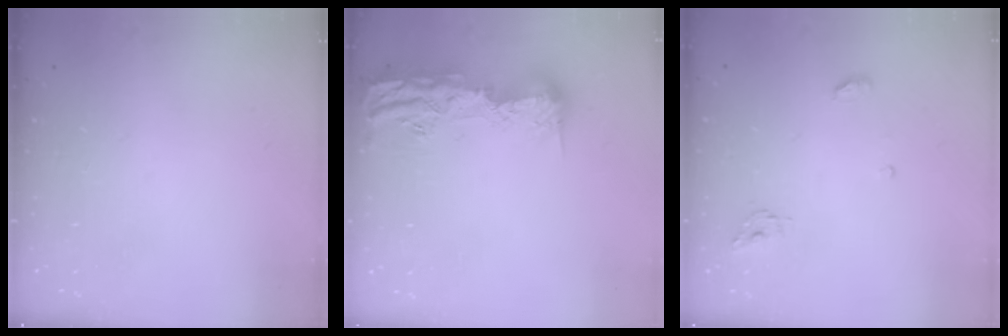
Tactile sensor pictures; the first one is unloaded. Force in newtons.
{"total": 16.3, "press": 15.9, "slide": 3.5}
{"total": 3.8, "press": 3.8, "slide": 0.3}